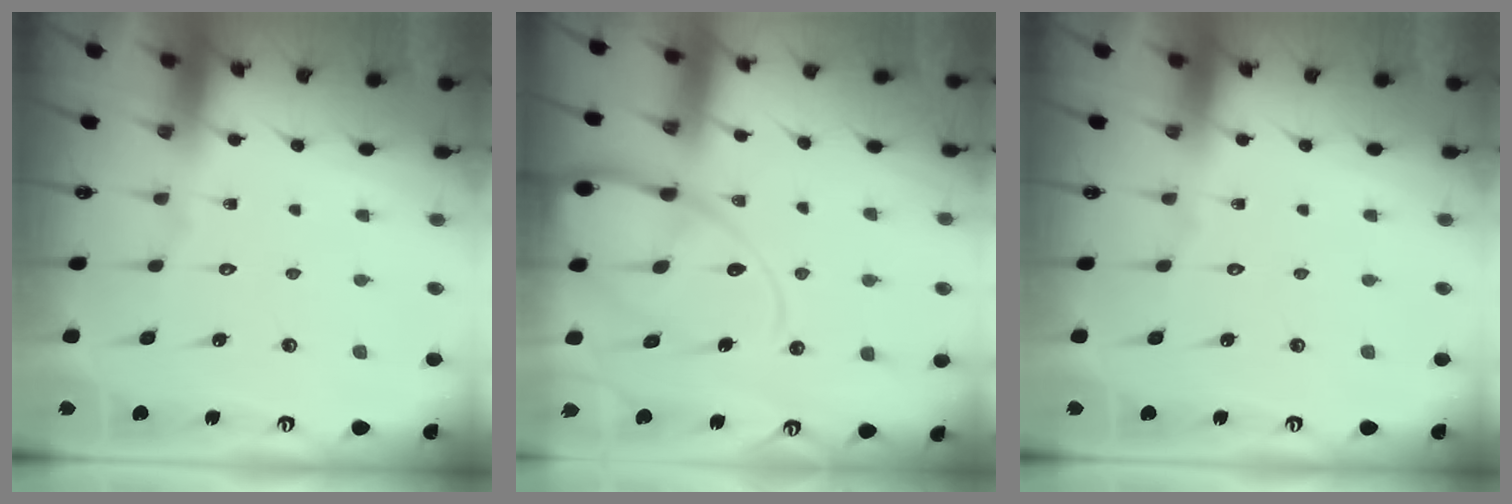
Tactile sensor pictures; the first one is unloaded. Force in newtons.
{"total": 14.1, "press": 14.0, "slide": 1.3}
{"total": 0.0}